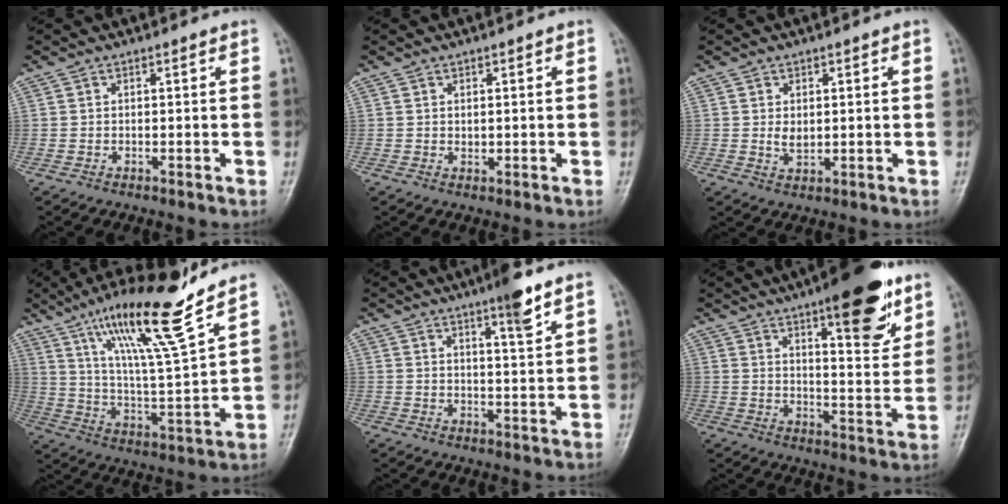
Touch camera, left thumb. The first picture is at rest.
{"total": 1.0, "force": [0.3, 0.8, 0.6], "torque": [-0.004, -0.002, 0.005]}
{"total": 2.8, "force": [0.4, 2.0, 2.0], "torque": [-0.023, -0.007, 0.011]}
{"total": 18.5, "force": [12.8, 1.5, 13.3], "torque": [-0.216, -0.066, 0.223]}
{"total": 6.0, "force": [4.0, 0.5, 4.5], "torque": [-0.066, -0.025, 0.061]}
{"total": 16.3, "force": [9.6, 4.9, 12.3], "torque": [-0.138, -0.051, 0.137]}